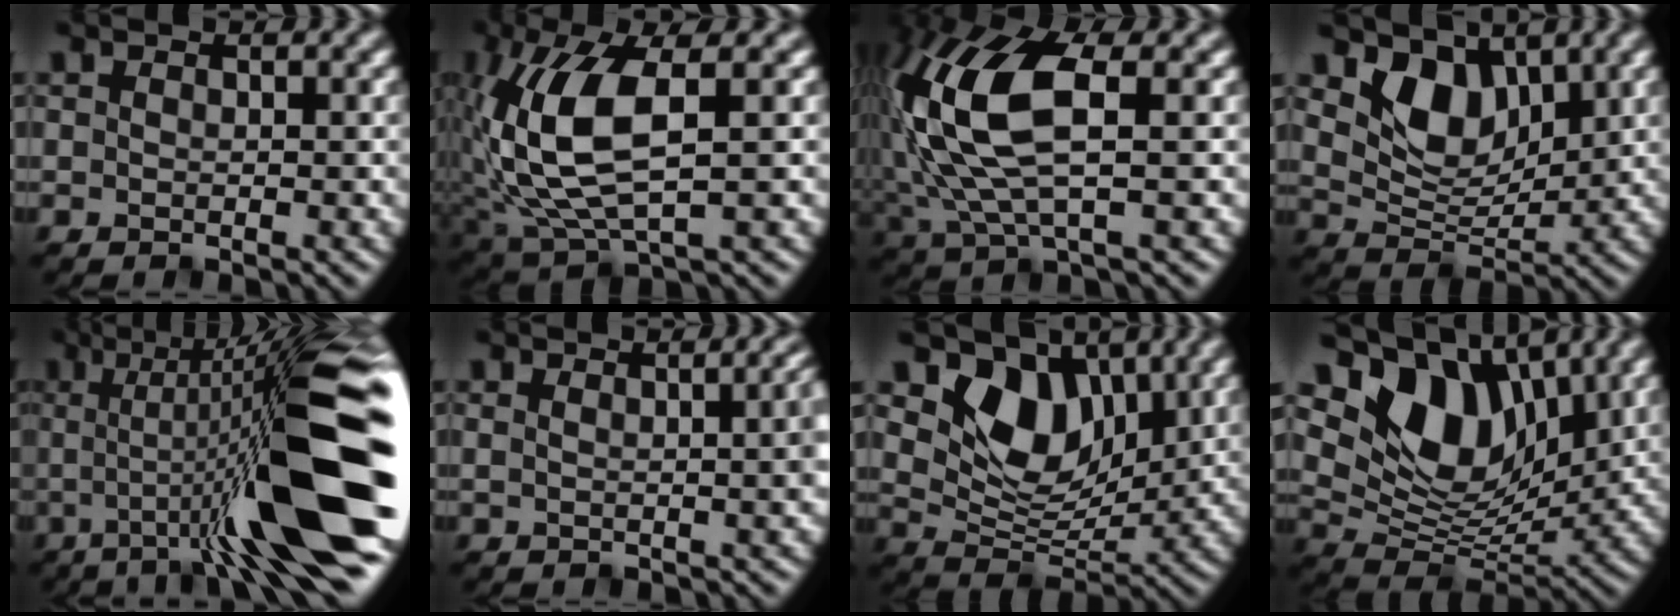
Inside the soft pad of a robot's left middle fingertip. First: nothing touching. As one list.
[{"total": 9.0, "force": [1.0, 4.0, 8.1], "torque": [-0.191, -0.002, 0.024]}, {"total": 10.5, "force": [1.1, 4.7, 9.4], "torque": [-0.218, 0.010, 0.019]}, {"total": 5.3, "force": [2.9, 3.2, 3.1], "torque": [-0.066, -0.011, 0.047]}, {"total": 13.2, "force": [-1.4, 2.4, 12.9], "torque": [-0.184, 0.010, -0.029]}, {"total": 6.5, "force": [1.9, 3.0, 5.4], "torque": [-0.019, 0.038, -0.005]}, {"total": 7.1, "force": [3.2, 4.7, 4.2], "torque": [-0.077, -0.013, 0.053]}, {"total": 11.0, "force": [5.1, 6.7, 7.1], "torque": [-0.134, -0.002, 0.092]}]